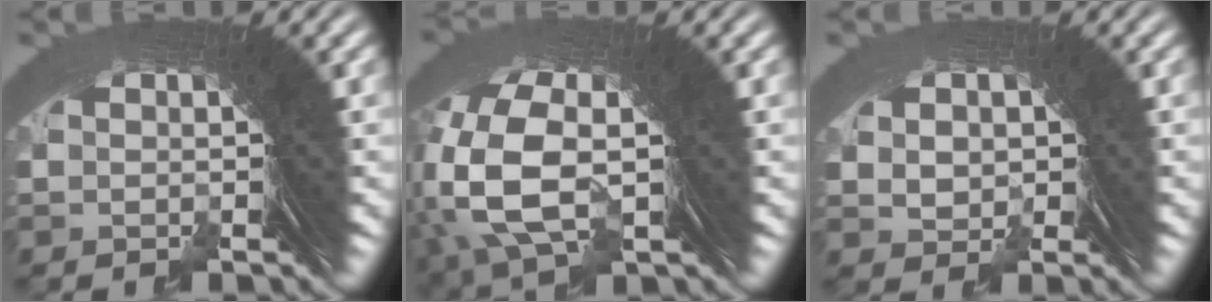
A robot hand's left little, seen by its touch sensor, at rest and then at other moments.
{"total": 8.5, "force": [1.0, 5.9, 6.1], "torque": [-0.163, -0.029, 0.033]}
{"total": 2.4, "force": [0.5, 2.1, 0.8], "torque": [-0.013, 0.001, 0.009]}